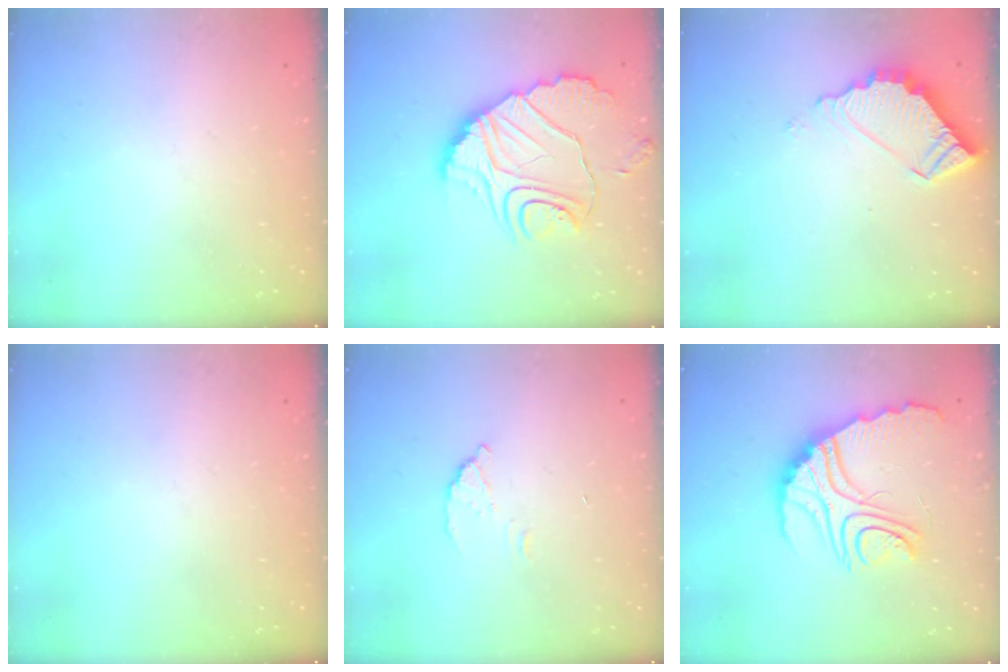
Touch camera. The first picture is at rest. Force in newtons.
{"total": 13.2, "press": 13.2, "slide": 1.1}
{"total": 7.9, "press": 7.9, "slide": 0.3}
{"total": 0.0}
{"total": 2.7, "press": 2.7, "slide": 0.1}
{"total": 15.5, "press": 15.4, "slide": 1.5}